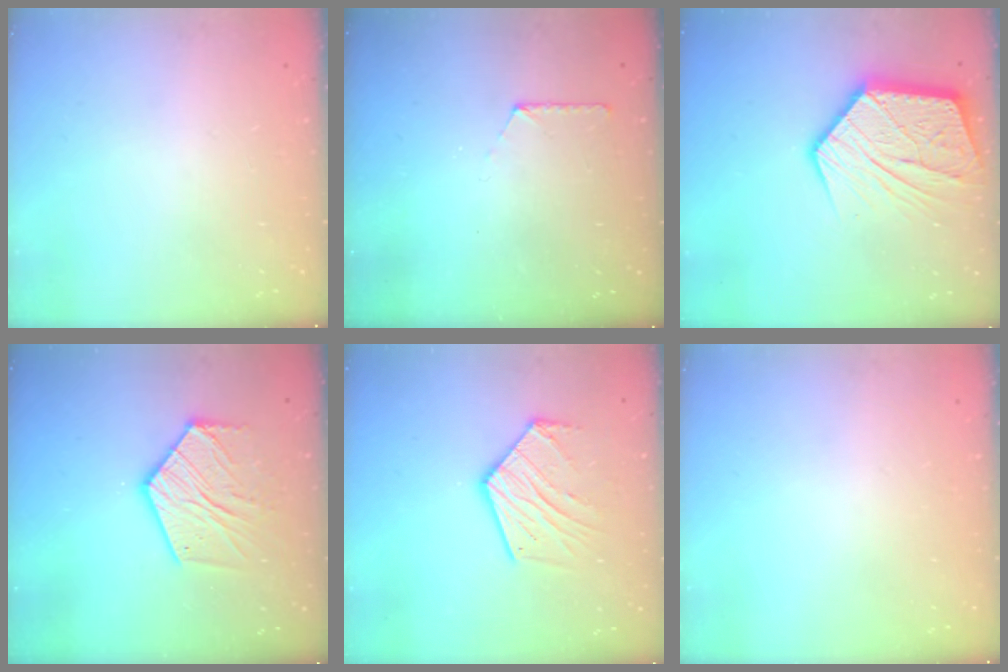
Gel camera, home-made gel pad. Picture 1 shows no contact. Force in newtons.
{"total": 5.2, "press": 5.1, "slide": 0.6}
{"total": 18.8, "press": 18.7, "slide": 1.8}
{"total": 13.0, "press": 13.0, "slide": 0.9}
{"total": 14.8, "press": 14.7, "slide": 1.1}
{"total": 0.0}